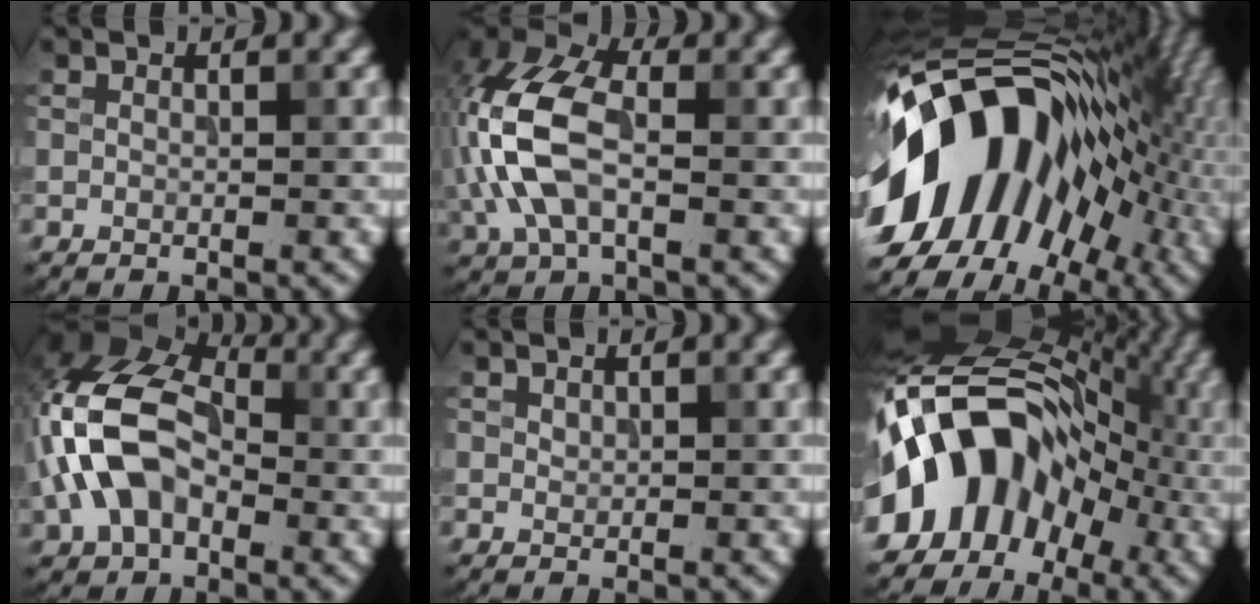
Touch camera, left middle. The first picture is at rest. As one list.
[{"total": 9.2, "force": [-0.5, 5.4, 7.5], "torque": [-0.184, 0.018, -0.024]}, {"total": 18.9, "force": [-1.9, 12.6, 14.0], "torque": [-0.231, 0.009, -0.041]}, {"total": 10.1, "force": [-1.1, 6.5, 7.7], "torque": [-0.172, 0.022, -0.041]}, {"total": 0.5, "force": [0.4, 0.3, 0.1], "torque": [-0.002, -0.002, 0.011]}, {"total": 13.9, "force": [-4.2, 10.0, 8.8], "torque": [-0.131, 0.017, -0.092]}]